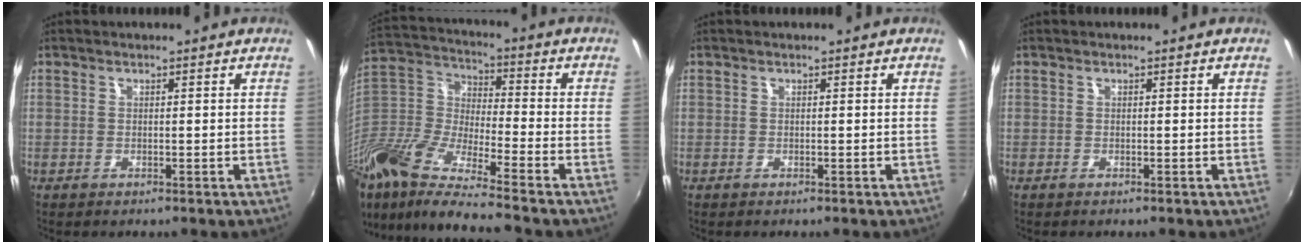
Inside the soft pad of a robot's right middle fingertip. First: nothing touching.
{"total": 21.5, "force": [-16.0, 3.6, 13.8], "torque": [-0.269, -0.033, -0.316]}
{"total": 0.0}
{"total": 0.0}